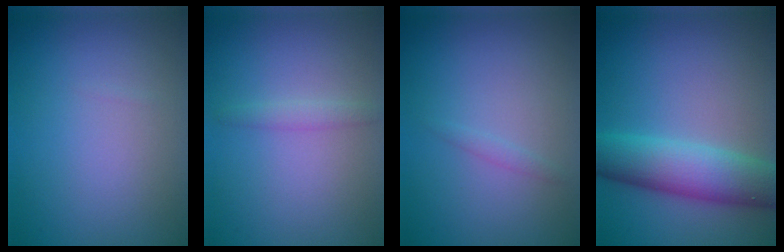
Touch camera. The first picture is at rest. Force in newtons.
{"total": 1.1, "press": 1.1, "slide": 0.0}
{"total": 0.7, "press": 0.7, "slide": 0.0}
{"total": 6.9, "press": 6.9, "slide": 0.1}